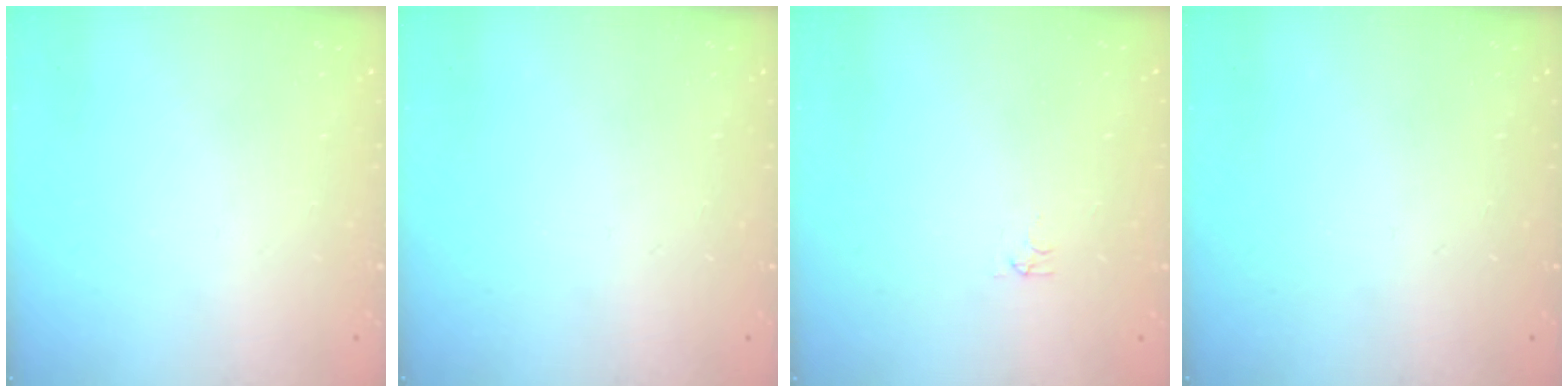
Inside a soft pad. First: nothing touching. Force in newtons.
{"total": 0.0}
{"total": 2.9, "press": 2.9, "slide": 0.5}
{"total": 0.0}